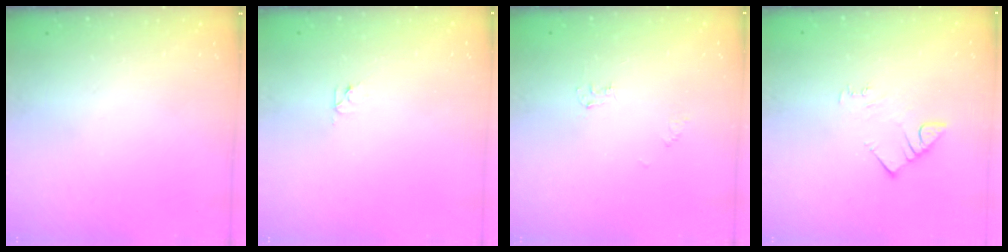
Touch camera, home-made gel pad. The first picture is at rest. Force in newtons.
{"total": 2.3, "press": 2.3, "slide": 0.2}
{"total": 2.8, "press": 2.8, "slide": 0.4}
{"total": 4.4, "press": 4.4, "slide": 0.6}